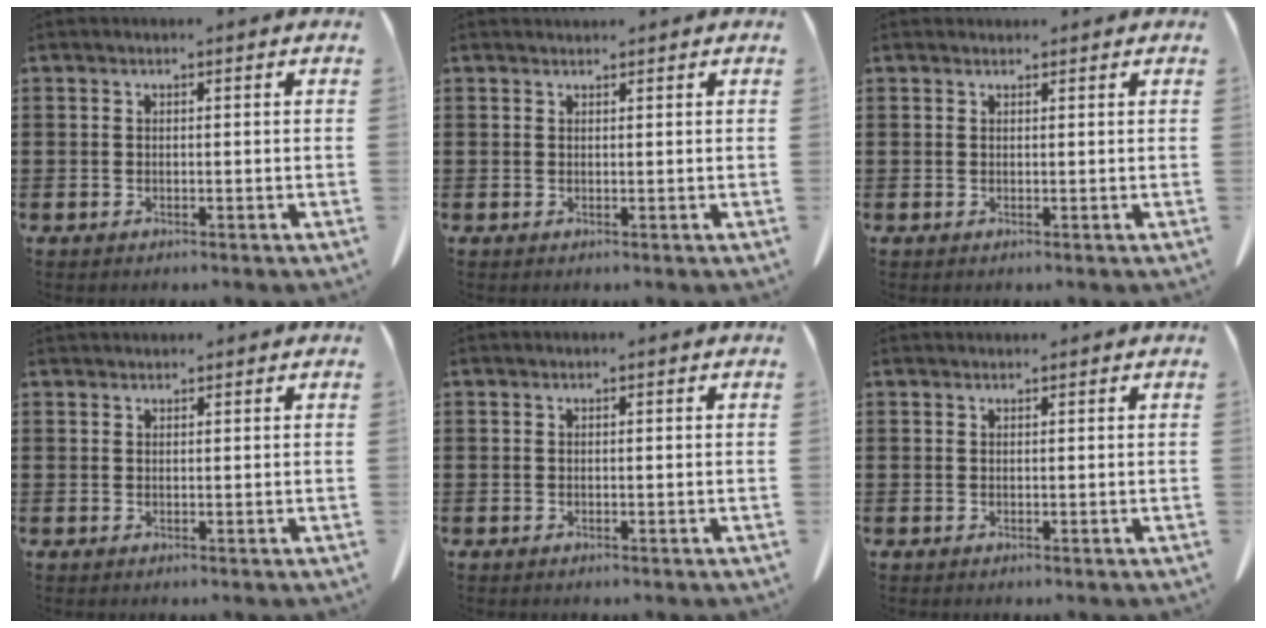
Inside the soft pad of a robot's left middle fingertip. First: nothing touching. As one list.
[{"total": 0.7, "force": [0.7, 0.2, 0.1], "torque": [-0.003, 0.000, 0.014]}, {"total": 0.7, "force": [0.7, 0.2, 0.1], "torque": [0.004, -0.003, 0.012]}, {"total": 0.9, "force": [0.9, 0.2, 0.0], "torque": [-0.003, 0.000, 0.019]}, {"total": 0.0}, {"total": 0.5, "force": [0.5, 0.0, 0.1], "torque": [-0.003, 0.000, 0.011]}]